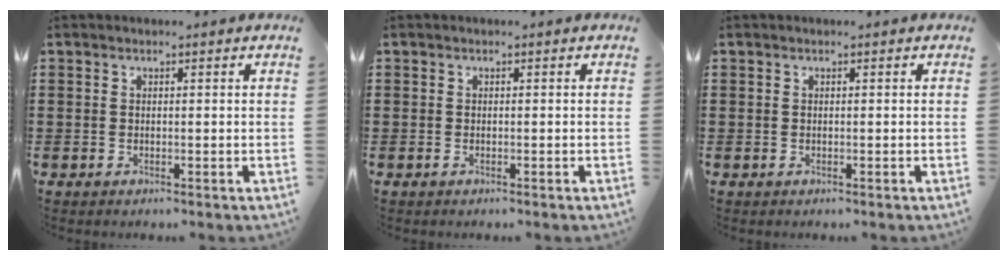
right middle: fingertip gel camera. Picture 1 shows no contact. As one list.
[{"total": 0.0}, {"total": 0.0}]